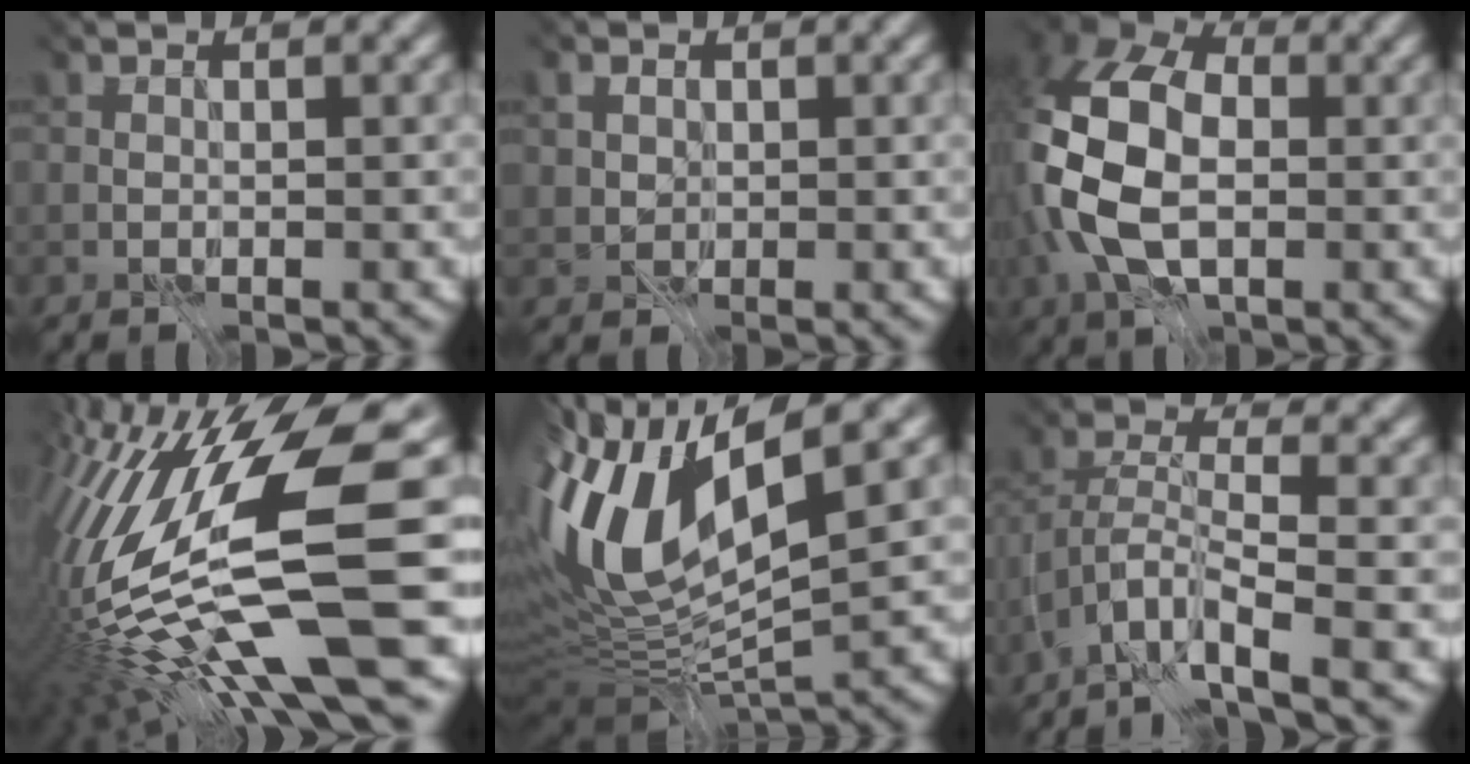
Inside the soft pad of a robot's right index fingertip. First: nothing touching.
{"total": 0.9, "force": [-0.1, 0.8, 0.2], "torque": [-0.029, -0.010, 0.021]}
{"total": 10.8, "force": [-2.4, 6.5, 8.3], "torque": [-0.205, -0.017, -0.024]}
{"total": 15.4, "force": [-4.8, 2.5, 14.5], "torque": [-0.301, -0.021, -0.058]}
{"total": 12.2, "force": [0.9, 3.9, 11.5], "torque": [-0.254, -0.006, 0.043]}
{"total": 5.8, "force": [-5.3, -0.4, 2.4], "torque": [-0.053, -0.011, -0.090]}